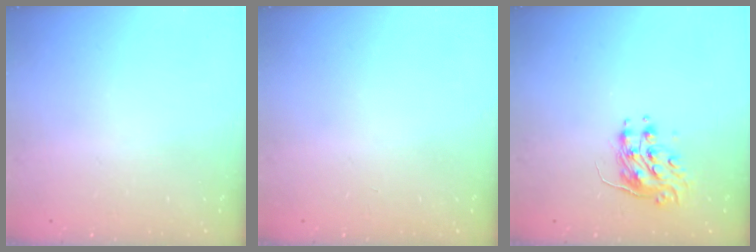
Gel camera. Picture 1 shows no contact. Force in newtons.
{"total": 0.0}
{"total": 8.2, "press": 8.2, "slide": 0.1}